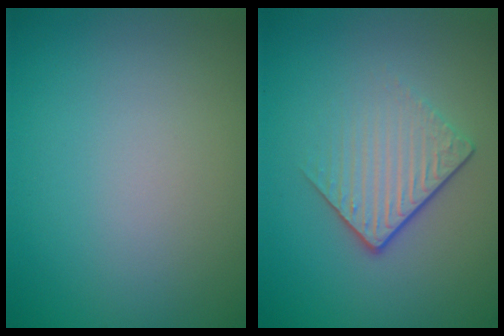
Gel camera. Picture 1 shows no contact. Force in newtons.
{"total": 4.0, "press": 2.5, "slide": 3.2}